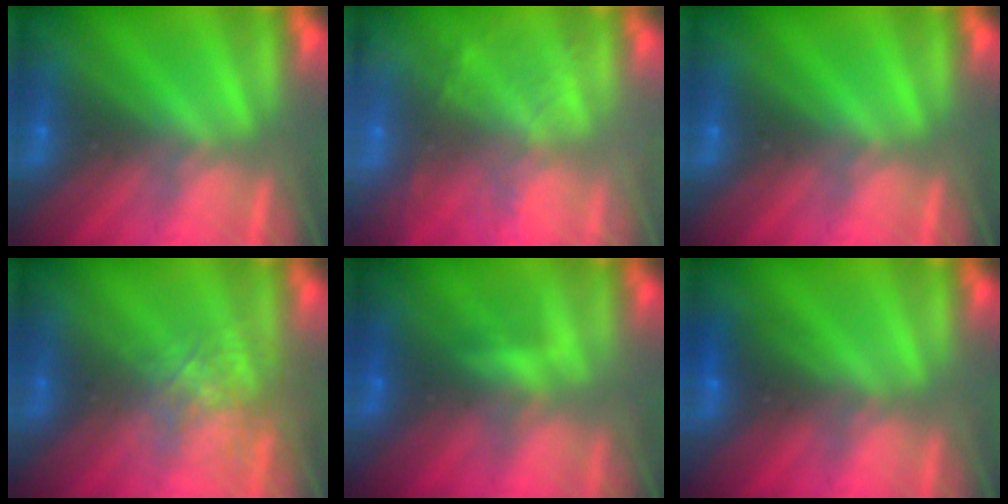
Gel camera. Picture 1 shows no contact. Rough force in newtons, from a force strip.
{"total": 6.9}
{"total": 0.0}
{"total": 2.7}
{"total": 4.8}
{"total": 2.4}